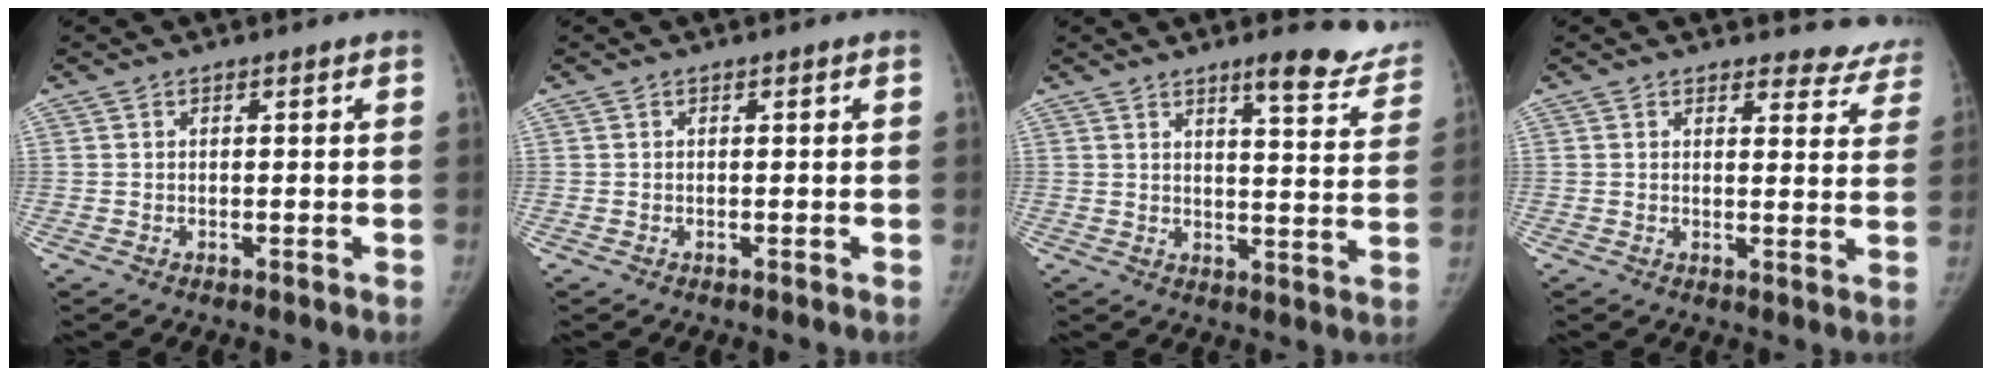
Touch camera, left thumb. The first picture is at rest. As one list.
[{"total": 0.0}, {"total": 12.3, "force": [9.7, 2.7, 7.2], "torque": [-0.054, -0.063, 0.113]}, {"total": 8.9, "force": [8.3, 3.2, 0.2], "torque": [0.051, -0.055, 0.067]}]